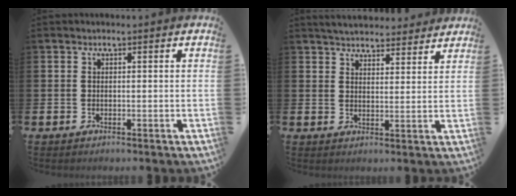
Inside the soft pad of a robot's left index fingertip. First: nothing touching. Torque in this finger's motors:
{"motor_torque": [0.77, -1.37, 0.48, 0.04]}